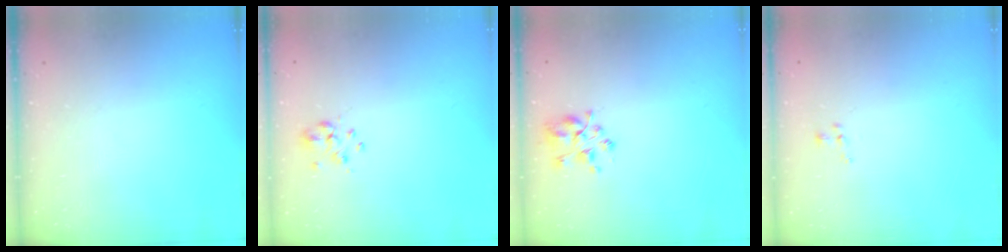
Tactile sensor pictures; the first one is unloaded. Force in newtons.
{"total": 2.7, "press": 2.5, "slide": 1.1}
{"total": 5.3, "press": 5.2, "slide": 1.2}
{"total": 0.8, "press": 0.6, "slide": 0.6}